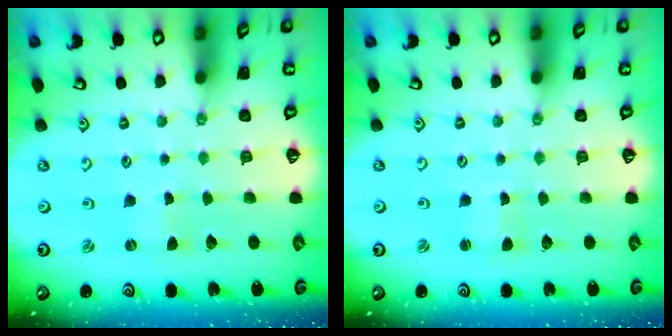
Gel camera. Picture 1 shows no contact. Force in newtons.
{"total": 1.3, "press": 1.3, "slide": 0.1}